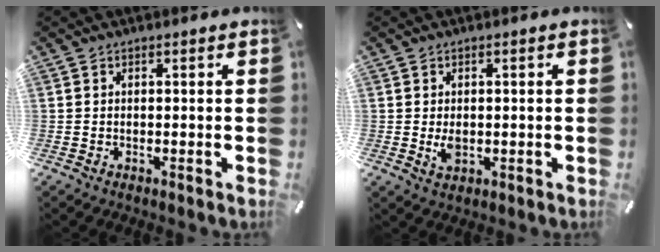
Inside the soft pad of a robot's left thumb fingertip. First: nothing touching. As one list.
[{"total": 3.0, "force": [-0.3, 1.9, 2.3], "torque": [-0.056, -0.002, -0.009]}]